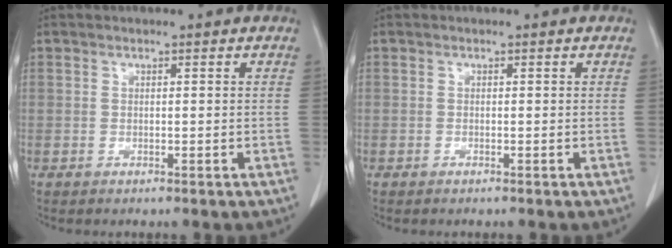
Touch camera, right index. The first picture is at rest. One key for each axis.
{"total": 0.0}